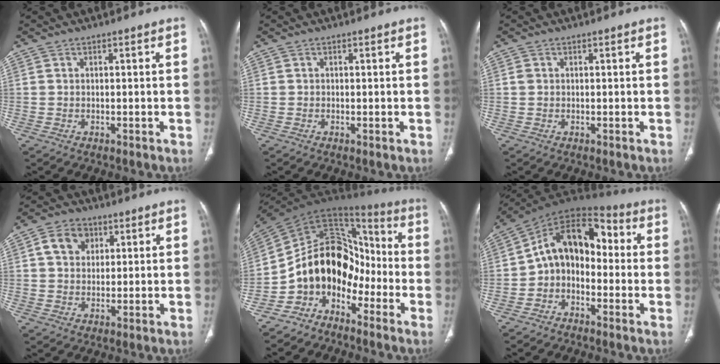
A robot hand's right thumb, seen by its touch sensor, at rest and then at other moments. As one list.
[{"total": 0.0}, {"total": 0.7, "force": [0.1, 0.6, 0.3], "torque": [-0.003, 0.002, 0.003]}, {"total": 6.7, "force": [2.4, 5.3, 3.5], "torque": [-0.037, 0.000, 0.036]}, {"total": 15.7, "force": [-7.0, 11.4, 8.3], "torque": [-0.099, 0.105, -0.134]}, {"total": 12.6, "force": [-1.0, 8.9, 8.9], "torque": [-0.108, 0.060, -0.034]}]